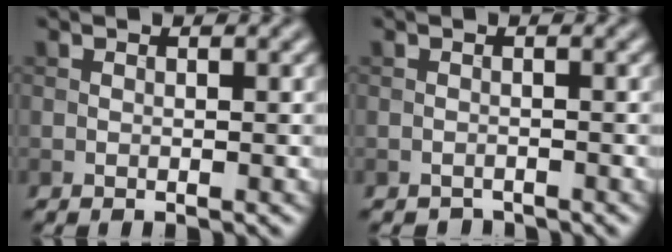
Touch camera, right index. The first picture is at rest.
{"total": 1.0, "force": [-1.0, 0.3, -0.1], "torque": [0.004, -0.002, -0.017]}